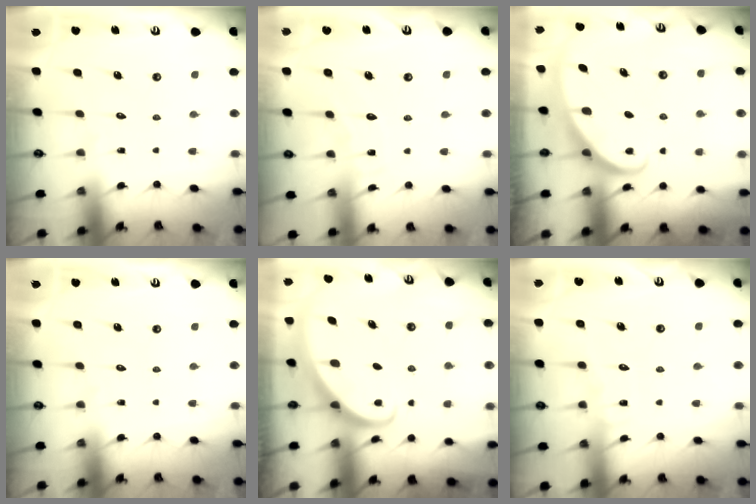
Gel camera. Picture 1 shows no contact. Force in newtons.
{"total": 5.0, "press": 5.0, "slide": 0.6}
{"total": 2.8, "press": 2.8, "slide": 0.1}
{"total": 0.0}
{"total": 2.7, "press": 2.7, "slide": 0.2}
{"total": 4.5, "press": 4.5, "slide": 0.3}